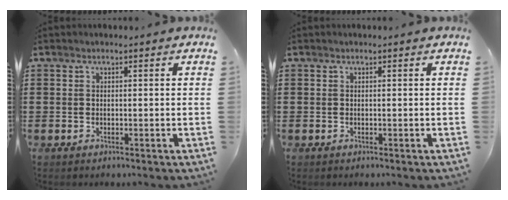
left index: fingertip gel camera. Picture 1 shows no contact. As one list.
[{"total": 0.0}]